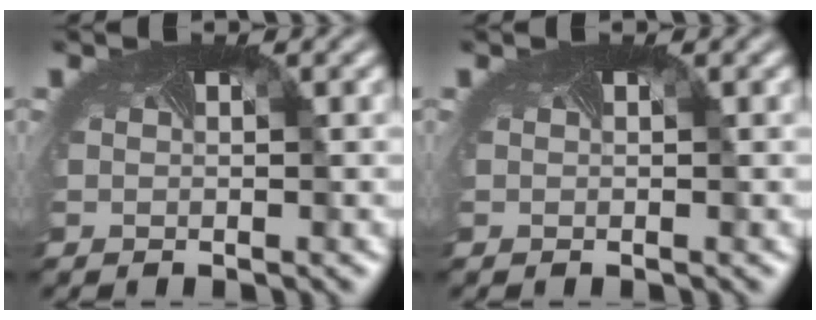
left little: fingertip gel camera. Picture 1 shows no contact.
{"total": 0.0}